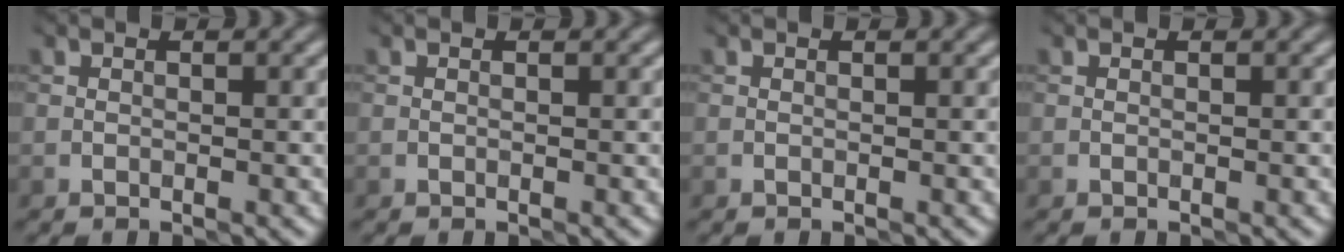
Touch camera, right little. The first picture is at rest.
{"total": 0.0}
{"total": 0.0}
{"total": 0.0}